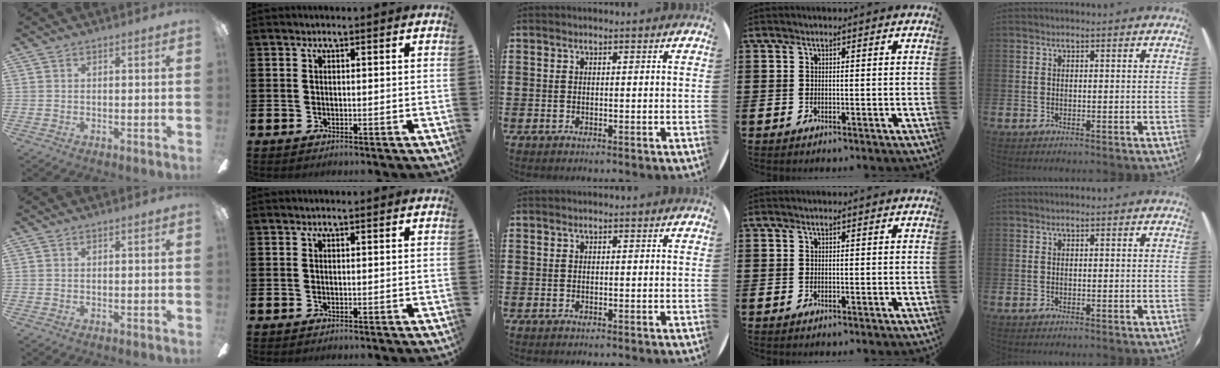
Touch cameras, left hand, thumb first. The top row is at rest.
{}